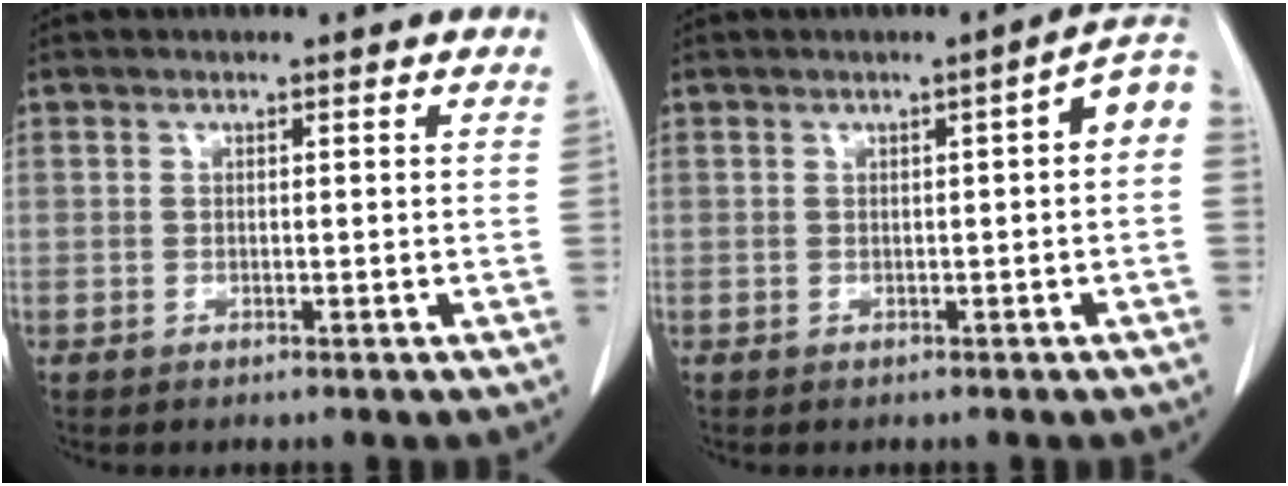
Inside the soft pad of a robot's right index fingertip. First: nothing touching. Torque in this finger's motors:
{"motor_torque": [0.50, -0.14, 0.13, 0.05]}